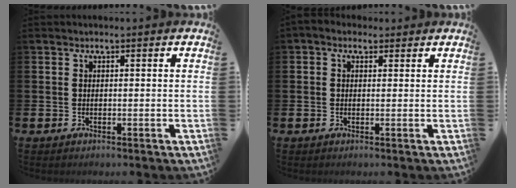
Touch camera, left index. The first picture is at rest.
{"total": 1.5, "force": [0.7, 1.2, 0.5], "torque": [-0.004, 0.008, 0.009]}